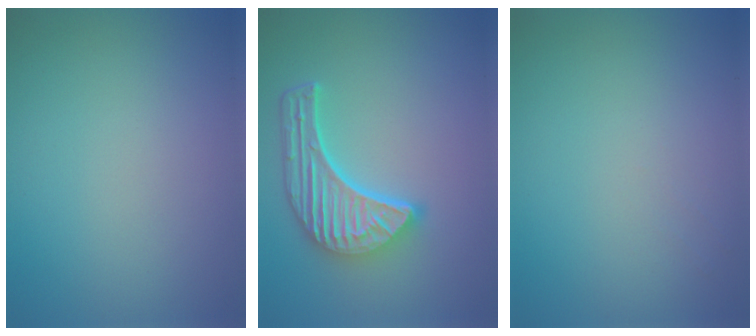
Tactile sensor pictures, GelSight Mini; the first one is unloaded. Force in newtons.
{"total": 5.8, "press": 4.4, "slide": 3.7}
{"total": 0.6, "press": 0.5, "slide": 0.3}